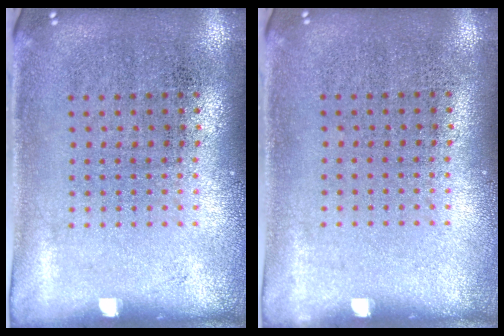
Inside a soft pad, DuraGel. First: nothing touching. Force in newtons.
{"total": 0.0}